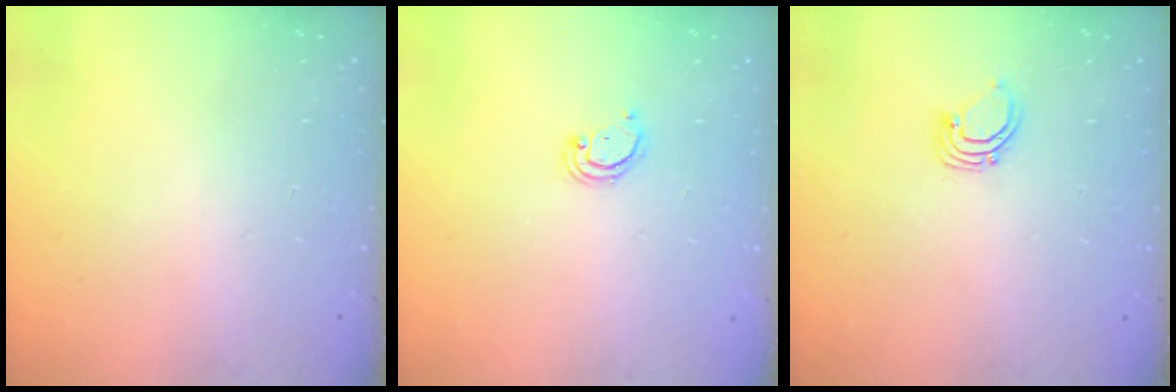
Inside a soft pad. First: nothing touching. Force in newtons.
{"total": 2.2, "press": 2.2, "slide": 0.2}
{"total": 2.7, "press": 2.7, "slide": 0.2}